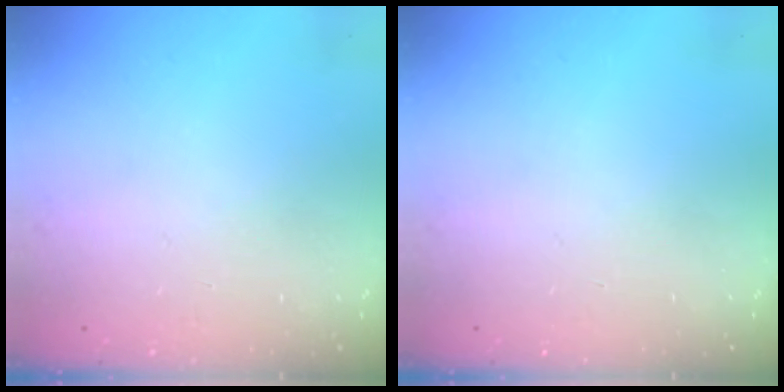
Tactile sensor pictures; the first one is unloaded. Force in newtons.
{"total": 0.0}